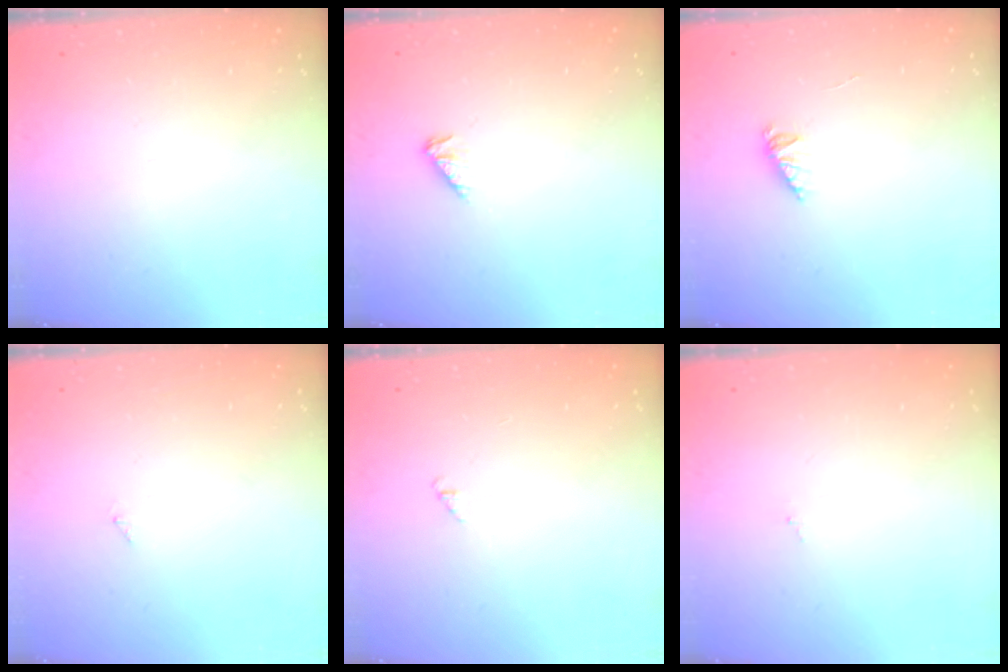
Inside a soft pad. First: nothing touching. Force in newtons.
{"total": 2.7, "press": 2.6, "slide": 0.4}
{"total": 1.7, "press": 1.6, "slide": 0.4}
{"total": 0.0}
{"total": 1.3, "press": 1.2, "slide": 0.3}
{"total": 0.0}